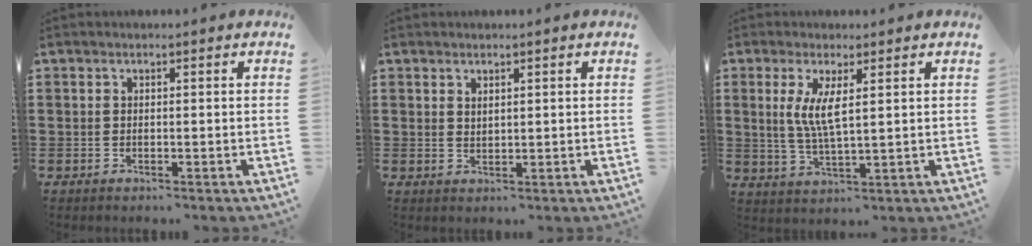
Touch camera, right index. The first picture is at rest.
{"total": 1.1, "force": [1.0, 0.4, 0.2], "torque": [-0.006, 0.002, 0.019]}
{"total": 5.4, "force": [1.4, 1.1, 5.1], "torque": [-0.103, -0.002, 0.023]}